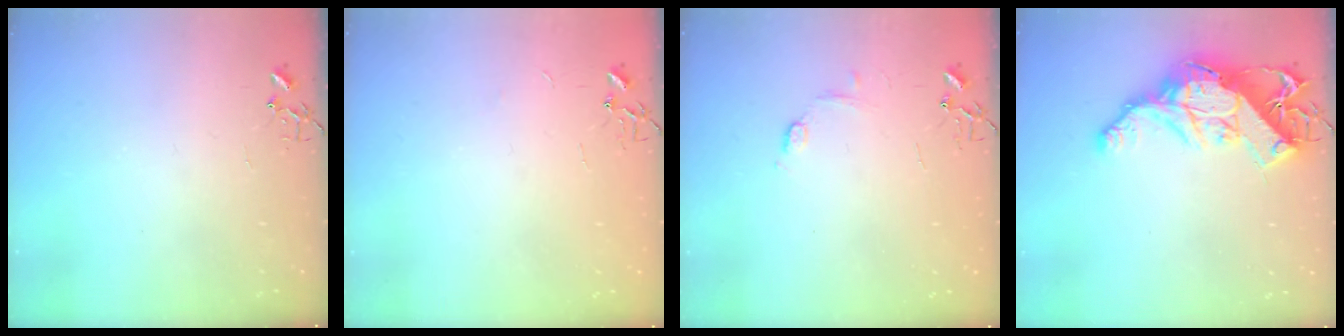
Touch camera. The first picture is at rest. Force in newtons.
{"total": 2.4, "press": 2.4, "slide": 0.3}
{"total": 6.1, "press": 6.1, "slide": 0.7}
{"total": 18.1, "press": 18.0, "slide": 1.6}